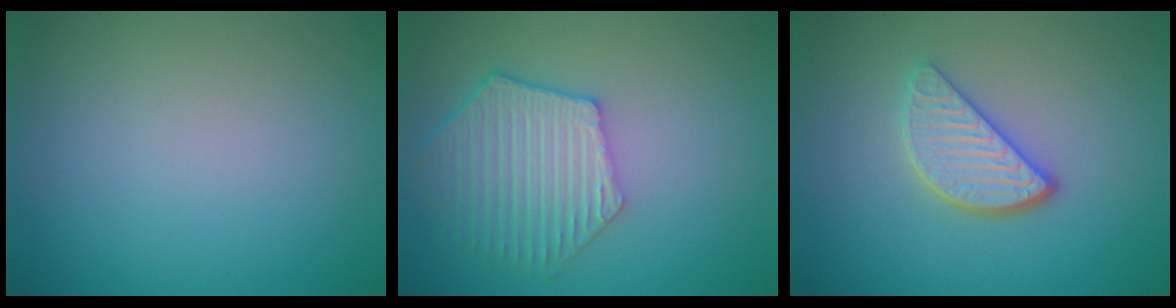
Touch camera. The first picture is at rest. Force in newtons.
{"total": 5.8, "press": 4.7, "slide": 3.4}
{"total": 3.5, "press": 2.9, "slide": 2.0}